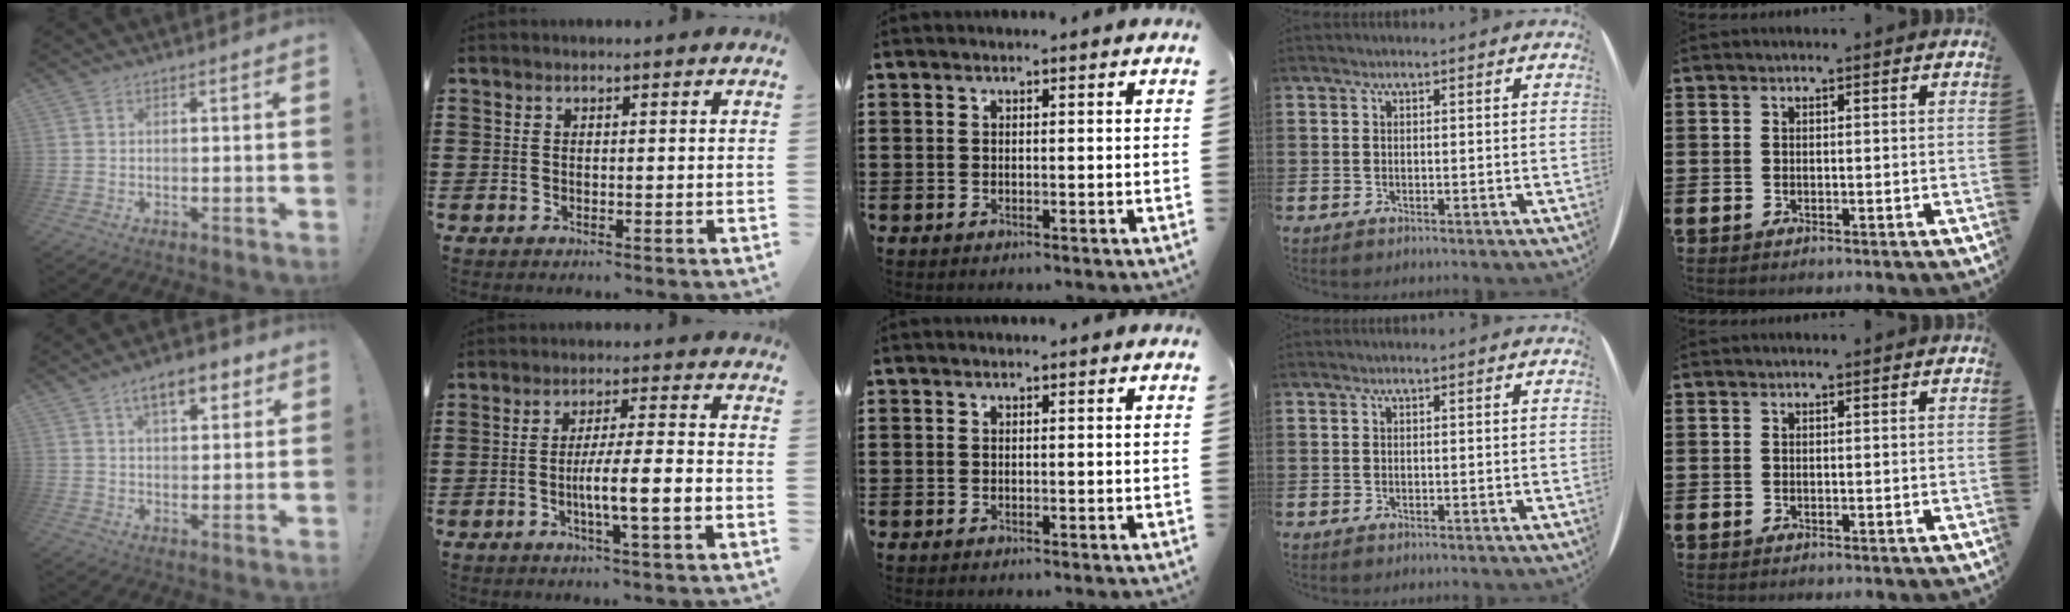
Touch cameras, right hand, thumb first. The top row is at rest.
{"thumb": {"total": 9.4, "force": [5.1, 4.1, 6.7], "torque": [-0.091, -0.012, 0.088]}, "index": {"total": 6.8, "force": [-2.1, 0.4, 6.5], "torque": [-0.108, 0.000, -0.039]}}